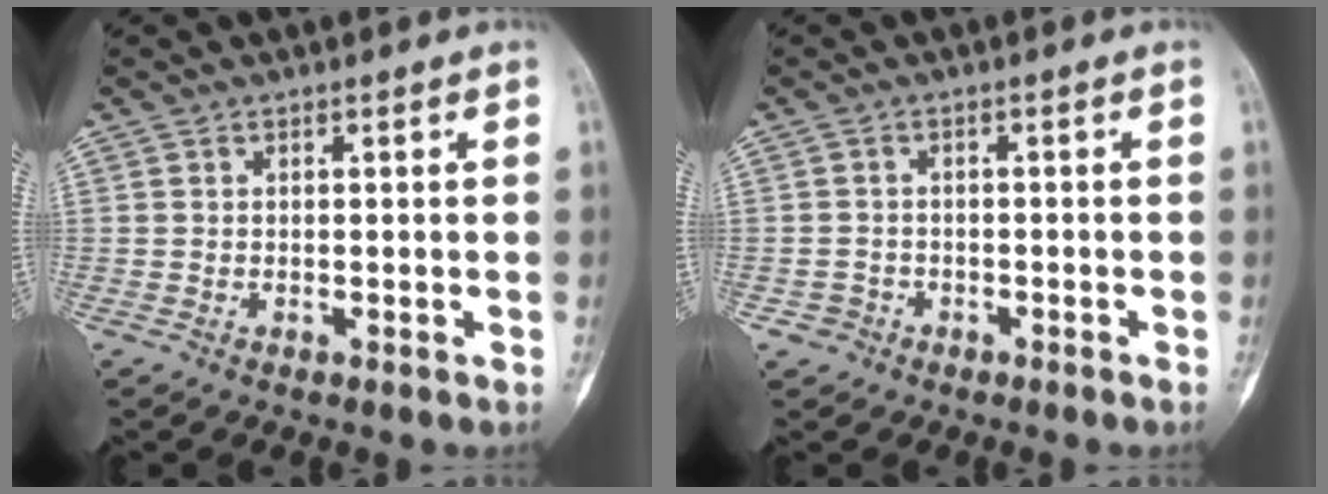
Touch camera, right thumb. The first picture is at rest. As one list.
[{"total": 1.8, "force": [-1.0, 1.5, -0.1], "torque": [0.005, 0.012, -0.018]}]